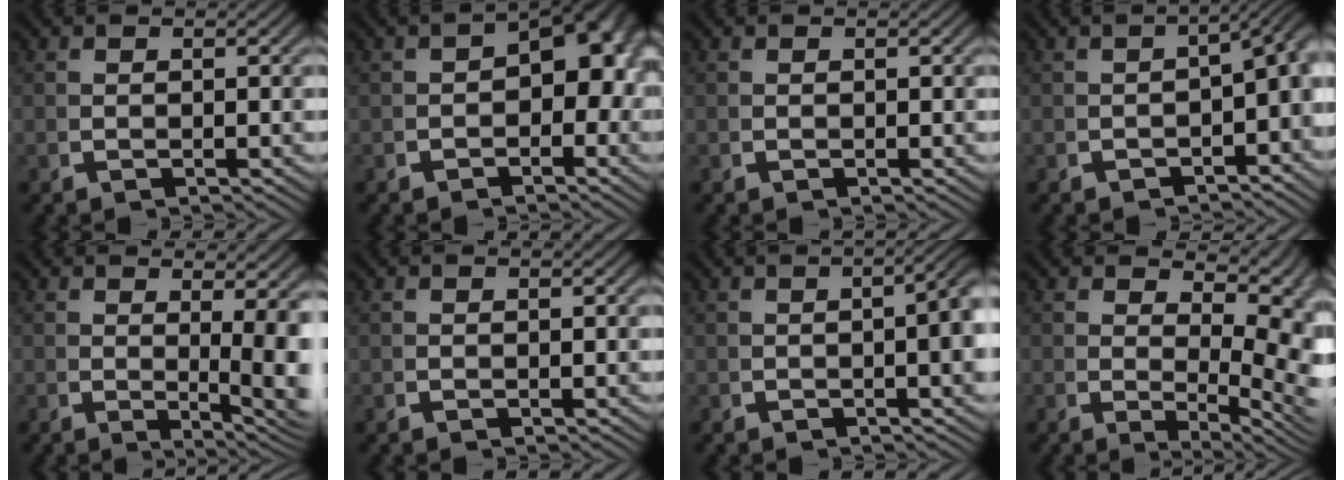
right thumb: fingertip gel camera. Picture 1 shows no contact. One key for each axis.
{"total": 6.6, "fx": -0.3, "fy": 4.5, "fz": 4.8, "tx": -0.037, "ty": -0.006, "tz": -0.007}
{"total": 0.0}
{"total": 4.6, "fx": -1.2, "fy": 2.7, "fz": 3.6, "tx": -0.036, "ty": 0.000, "tz": -0.017}
{"total": 5.5, "fx": -0.5, "fy": 2.1, "fz": 5.1, "tx": -0.068, "ty": -0.023, "tz": 0.002}
{"total": 0.0}
{"total": 4.8, "fx": 0.2, "fy": 1.9, "fz": 4.5, "tx": -0.042, "ty": 0.006, "tz": -0.001}
{"total": 5.4, "fx": 0.3, "fy": 2.6, "fz": 4.7, "tx": -0.054, "ty": -0.017, "tz": 0.015}